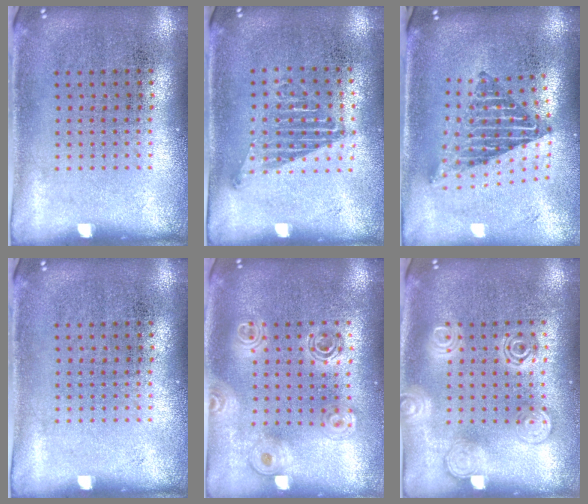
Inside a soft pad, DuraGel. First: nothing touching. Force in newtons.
{"total": 1.1, "press": 1.0, "slide": 0.6}
{"total": 2.1, "press": 1.6, "slide": 1.4}
{"total": 0.0}
{"total": 1.6, "press": 1.4, "slide": 0.8}
{"total": 2.7, "press": 2.7, "slide": 0.4}